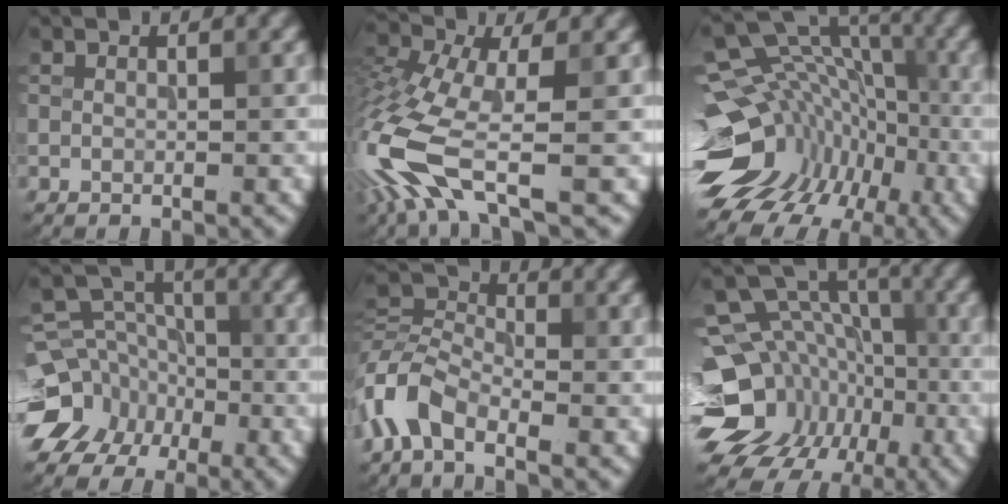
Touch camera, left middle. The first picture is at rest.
{"total": 9.9, "force": [-4.0, 3.7, 8.3], "torque": [-0.197, 0.000, -0.090]}
{"total": 13.5, "force": [-5.5, 10.1, 7.1], "torque": [-0.135, 0.008, -0.055]}
{"total": 8.7, "force": [-4.9, 6.9, 2.1], "torque": [-0.028, -0.002, -0.096]}
{"total": 5.0, "force": [-2.8, 2.7, 3.1], "torque": [-0.067, 0.006, -0.075]}
{"total": 13.9, "force": [-4.6, 11.5, 6.1], "torque": [-0.128, -0.006, -0.070]}